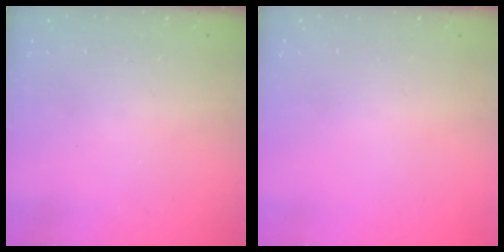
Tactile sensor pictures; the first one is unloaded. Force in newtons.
{"total": 0.0}